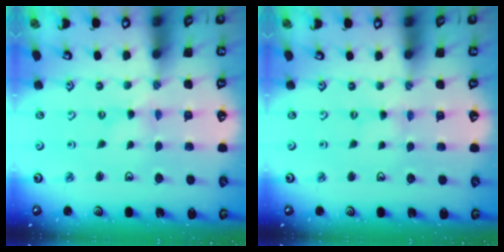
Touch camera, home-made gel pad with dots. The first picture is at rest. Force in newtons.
{"total": 0.0}